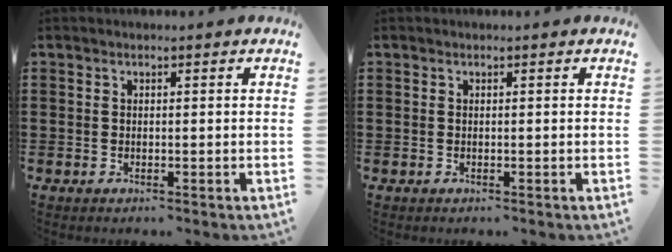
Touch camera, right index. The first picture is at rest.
{"total": 0.0}